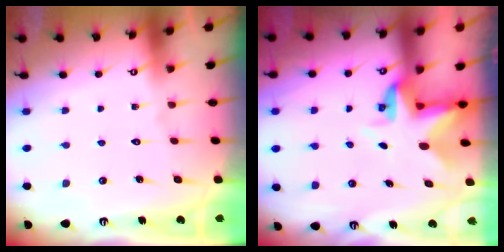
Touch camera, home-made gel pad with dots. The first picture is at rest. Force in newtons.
{"total": 4.4, "press": 4.3, "slide": 0.4}